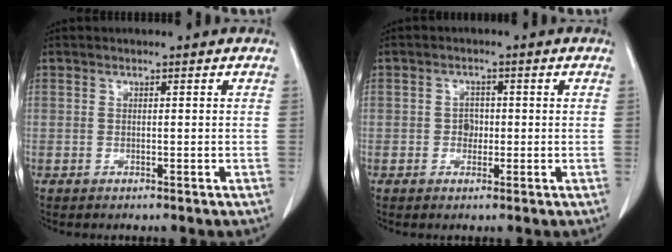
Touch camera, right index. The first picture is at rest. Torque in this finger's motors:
{"motor_torque": [0.26, -0.24, 0.00, 0.00]}